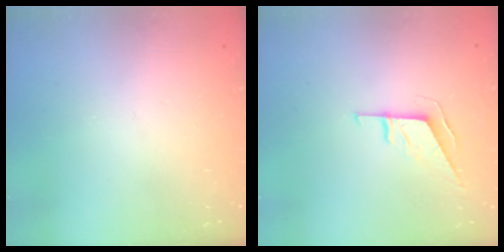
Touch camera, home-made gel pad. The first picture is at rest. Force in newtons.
{"total": 5.9, "press": 5.7, "slide": 1.3}